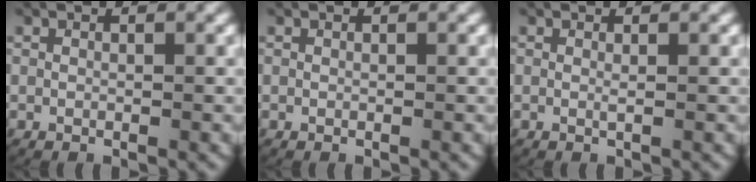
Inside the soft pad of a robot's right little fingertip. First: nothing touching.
{"total": 0.0}
{"total": 0.6, "force": [0.2, -0.1, 0.5], "torque": [-0.012, -0.002, 0.002]}